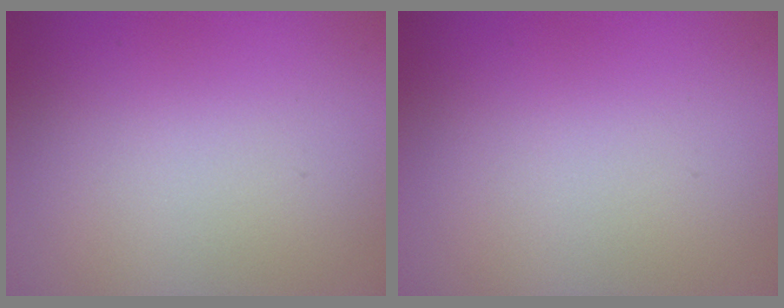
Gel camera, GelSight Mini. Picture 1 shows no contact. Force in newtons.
{"total": 0.0}